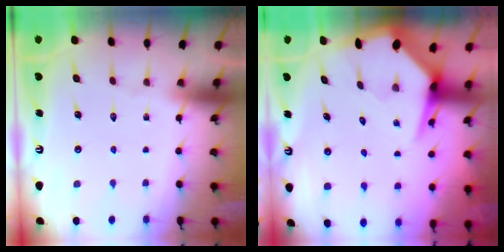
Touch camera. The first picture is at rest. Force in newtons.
{"total": 6.1, "press": 6.0, "slide": 0.8}